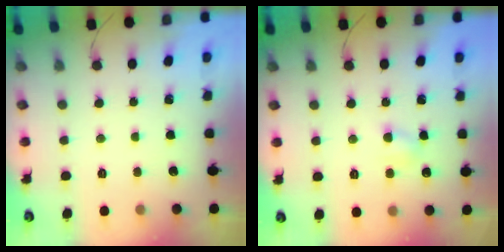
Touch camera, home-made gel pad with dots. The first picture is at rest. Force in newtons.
{"total": 4.7, "press": 4.5, "slide": 1.2}